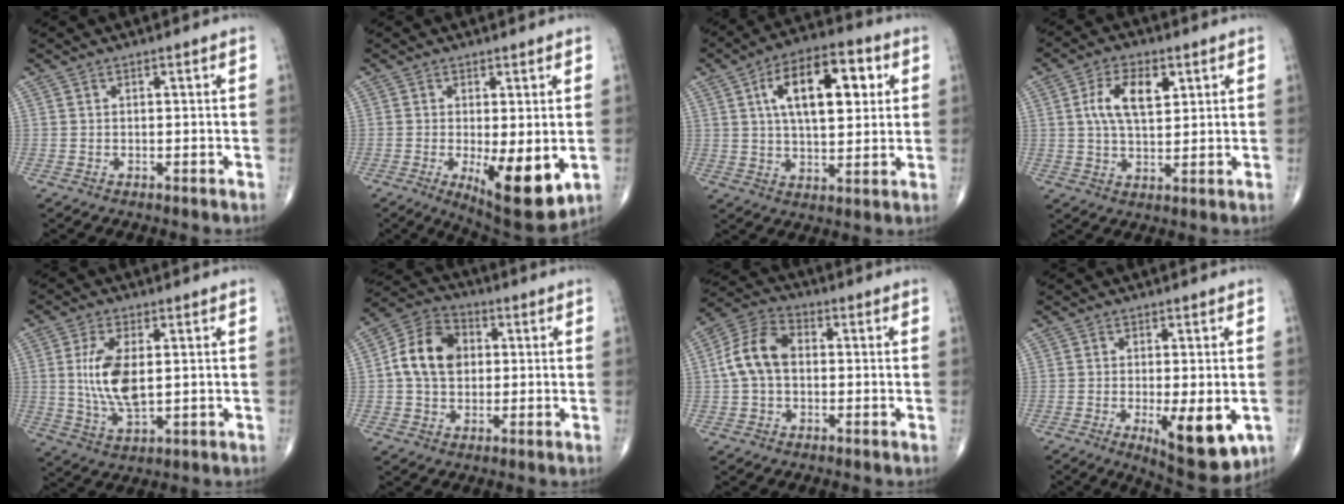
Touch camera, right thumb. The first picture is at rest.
{"total": 11.3, "force": [-2.4, 3.8, 10.4], "torque": [-0.147, -0.026, -0.025]}
{"total": 16.2, "force": [4.7, 7.7, 13.5], "torque": [-0.190, 0.005, 0.073]}
{"total": 9.0, "force": [2.7, 4.7, 7.2], "torque": [-0.122, -0.003, 0.048]}
{"total": 10.1, "force": [1.1, 4.6, 8.9], "torque": [-0.177, -0.013, 0.028]}
{"total": 11.3, "force": [1.1, 8.4, 7.4], "torque": [-0.118, 0.020, 0.011]}
{"total": 9.7, "force": [0.3, 6.5, 7.1], "torque": [-0.141, 0.030, -0.003]}
{"total": 10.9, "force": [-3.1, 3.7, 9.8], "torque": [-0.130, -0.021, -0.036]}